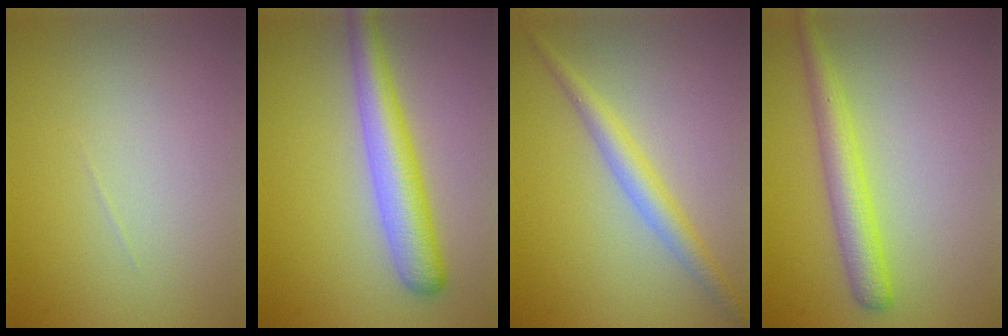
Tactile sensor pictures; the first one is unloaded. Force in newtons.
{"total": 5.3, "press": 5.3, "slide": 0.2}
{"total": 2.8, "press": 2.8, "slide": 0.1}
{"total": 3.4, "press": 3.4, "slide": 0.1}